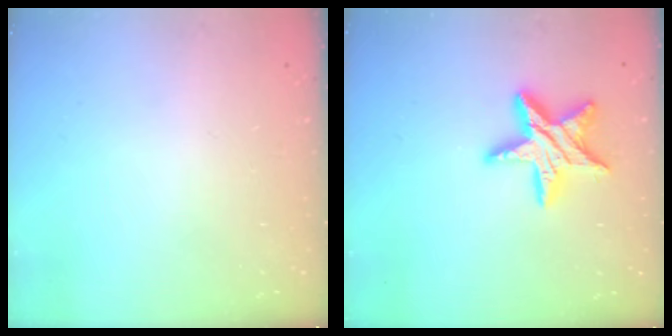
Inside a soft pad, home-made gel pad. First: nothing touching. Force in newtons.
{"total": 14.4, "press": 14.3, "slide": 0.8}